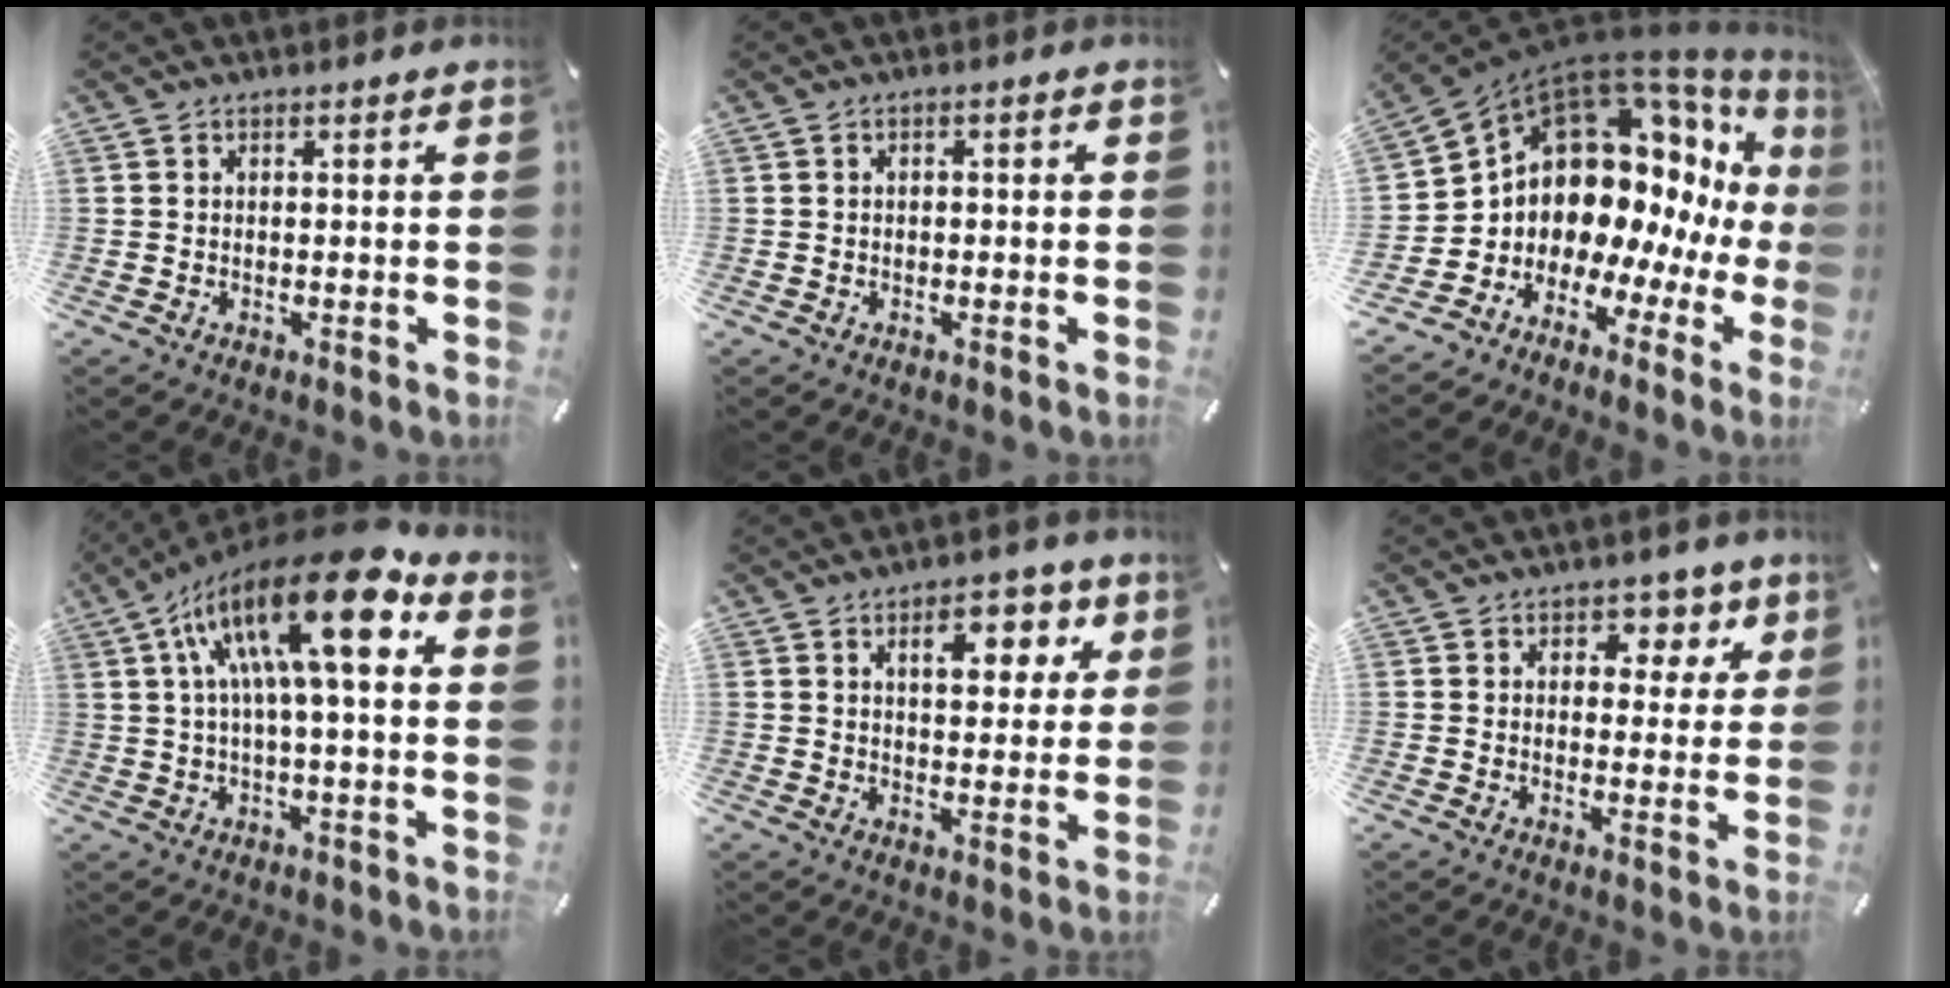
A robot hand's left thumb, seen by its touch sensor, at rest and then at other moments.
{"total": 0.9, "force": [-0.4, 0.5, 0.6], "torque": [-0.012, 0.001, -0.009]}
{"total": 14.7, "force": [5.0, 11.0, 8.4], "torque": [-0.160, -0.079, 0.103]}
{"total": 21.0, "force": [7.0, 6.4, 18.7], "torque": [-0.331, -0.037, 0.104]}
{"total": 9.5, "force": [4.3, 5.4, 6.6], "torque": [-0.073, -0.013, 0.063]}
{"total": 5.9, "force": [3.0, 4.6, 2.3], "torque": [-0.009, -0.018, 0.043]}